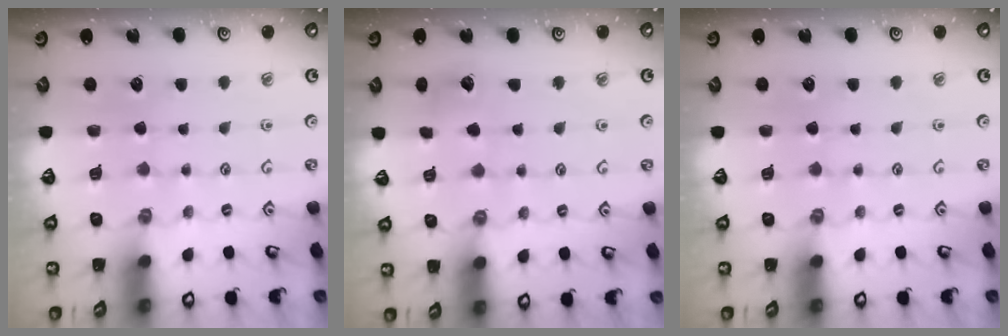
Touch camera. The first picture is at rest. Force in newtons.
{"total": 3.4, "press": 3.4, "slide": 0.4}
{"total": 0.0}